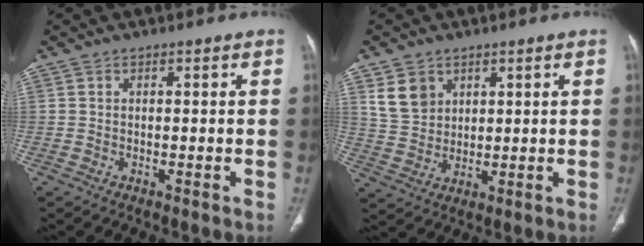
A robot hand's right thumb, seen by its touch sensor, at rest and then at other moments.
{"total": 6.6, "force": [3.5, 5.0, 2.7], "torque": [-0.029, -0.013, 0.077]}